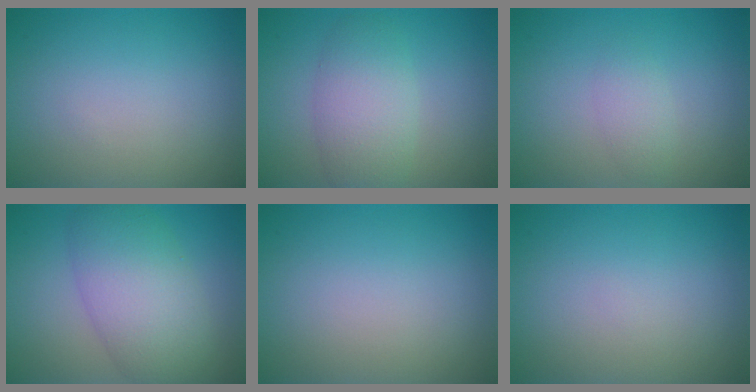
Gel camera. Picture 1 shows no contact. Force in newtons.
{"total": 4.4, "press": 4.3, "slide": 0.2}
{"total": 1.4, "press": 1.4, "slide": 0.1}
{"total": 6.9, "press": 6.9, "slide": 0.3}
{"total": 0.0}
{"total": 0.0}